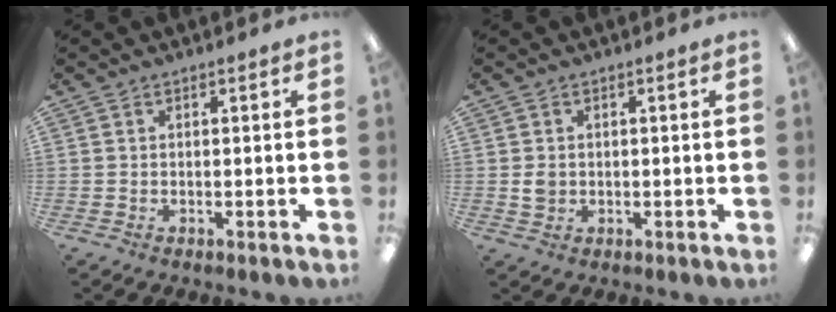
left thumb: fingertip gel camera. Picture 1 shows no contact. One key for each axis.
{"total": 2.4, "fx": 0.2, "fy": 2.1, "fz": 1.3, "tx": -0.017, "ty": 0.001, "tz": 0.001}